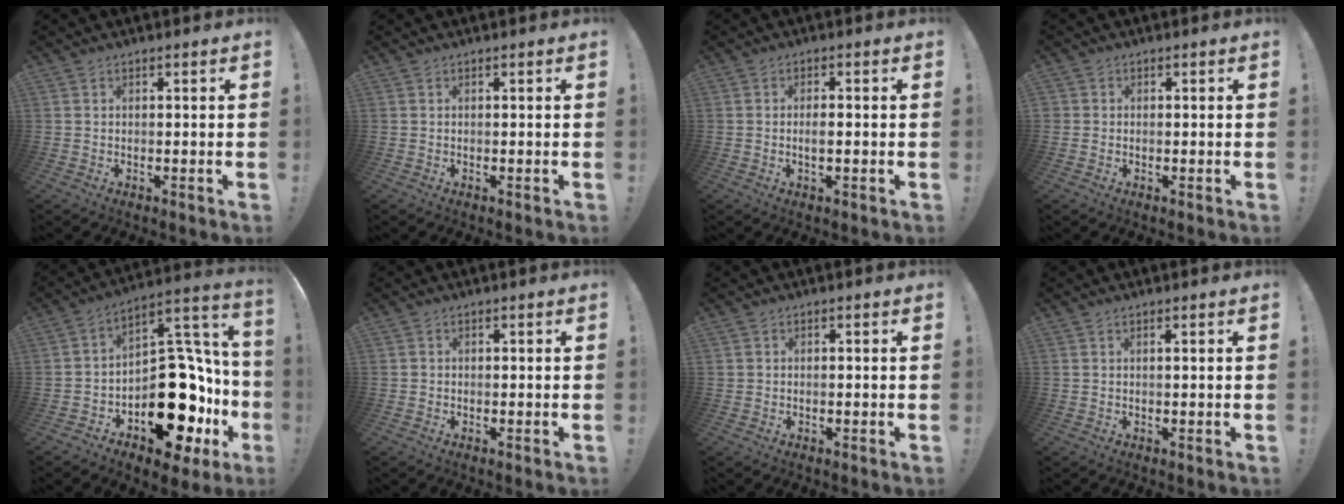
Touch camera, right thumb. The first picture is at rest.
{"total": 0.0}
{"total": 2.3, "force": [-0.6, 0.6, 2.2], "torque": [-0.032, 0.000, -0.013]}
{"total": 1.0, "force": [0.0, 0.9, 0.2], "torque": [-0.002, 0.002, 0.001]}
{"total": 22.7, "force": [-9.1, 12.9, 16.3], "torque": [-0.180, 0.035, -0.137]}
{"total": 0.6, "force": [0.0, 0.6, 0.1], "torque": [-0.001, 0.002, -0.001]}
{"total": 0.8, "force": [-0.4, 0.6, 0.3], "torque": [-0.007, 0.003, -0.006]}
{"total": 0.8, "force": [0.2, -0.3, 0.7], "torque": [-0.008, -0.003, 0.001]}